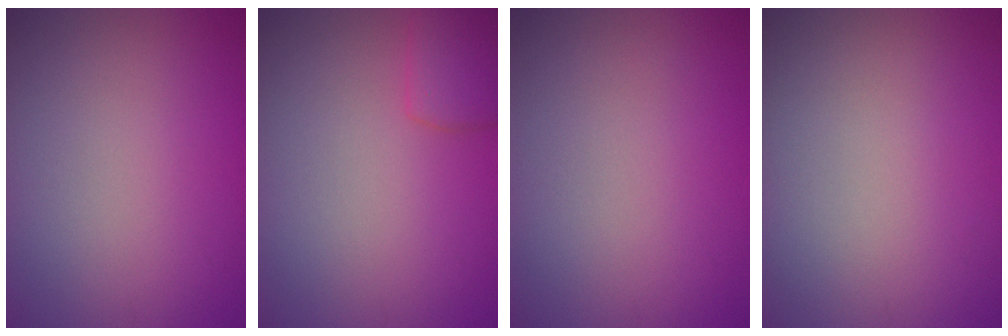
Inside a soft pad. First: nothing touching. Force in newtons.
{"total": 2.6, "press": 2.6, "slide": 0.1}
{"total": 0.0}
{"total": 0.0}